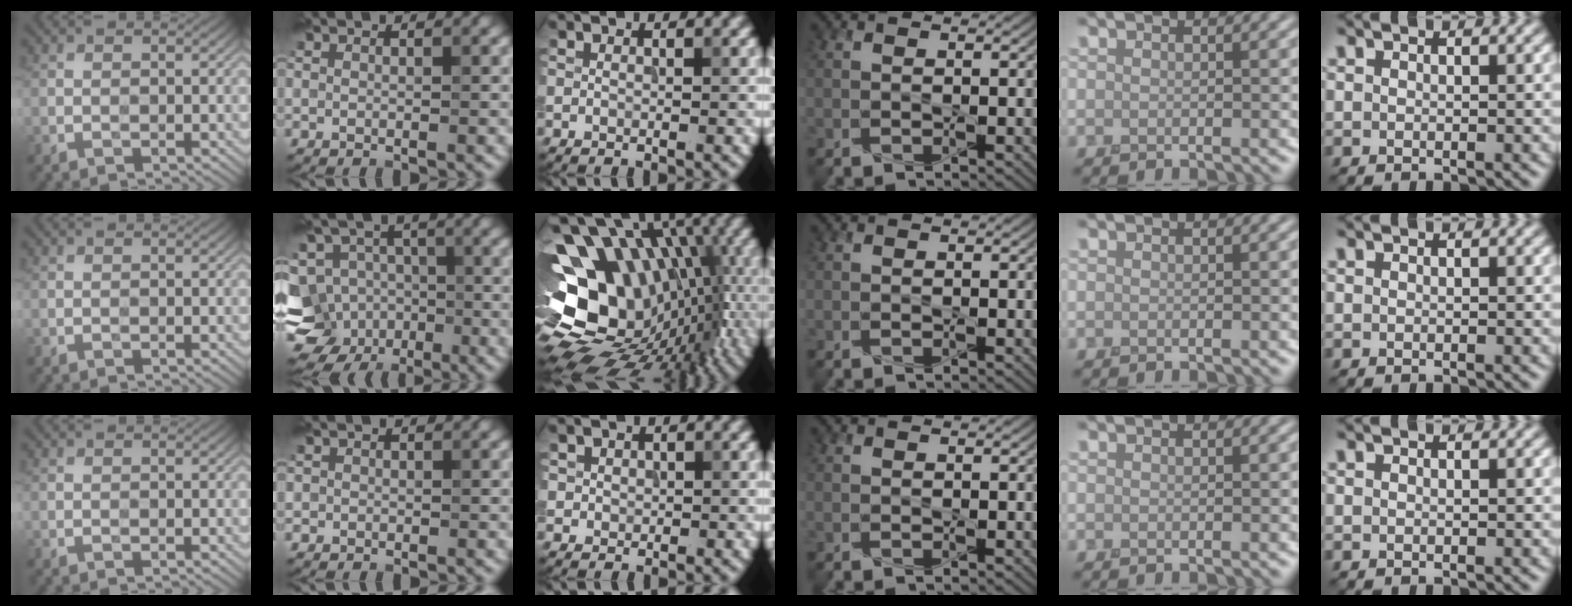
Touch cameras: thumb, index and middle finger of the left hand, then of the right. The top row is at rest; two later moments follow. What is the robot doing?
{"motion": "press", "object": "stapler"}